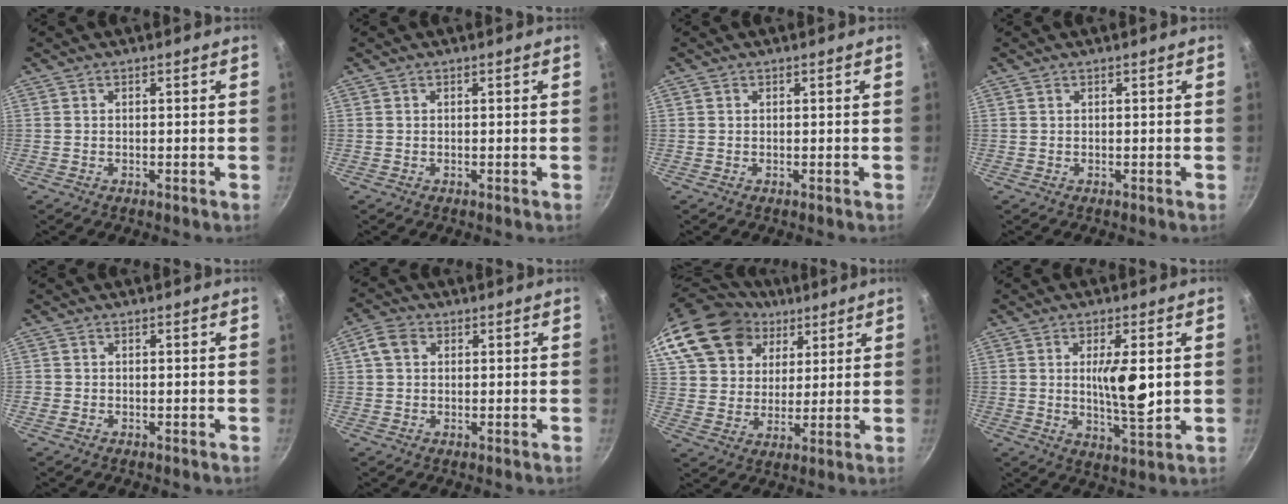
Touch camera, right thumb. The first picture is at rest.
{"total": 0.0}
{"total": 0.0}
{"total": 0.0}
{"total": 0.7, "force": [-0.2, 0.6, 0.3], "torque": [-0.005, 0.001, -0.005]}
{"total": 4.1, "force": [1.0, 3.2, 2.2], "torque": [-0.033, 0.004, 0.010]}
{"total": 21.7, "force": [11.0, 15.9, 9.8], "torque": [-0.189, 0.015, 0.203]}
{"total": 9.8, "force": [1.2, 3.1, 9.3], "torque": [-0.146, -0.021, 0.023]}